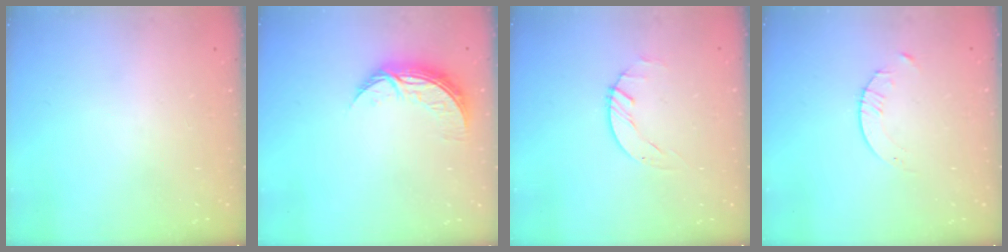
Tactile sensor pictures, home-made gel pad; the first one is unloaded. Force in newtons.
{"total": 8.5, "press": 8.5, "slide": 0.3}
{"total": 0.6, "press": 0.6, "slide": 0.1}
{"total": 2.1, "press": 2.1, "slide": 0.3}